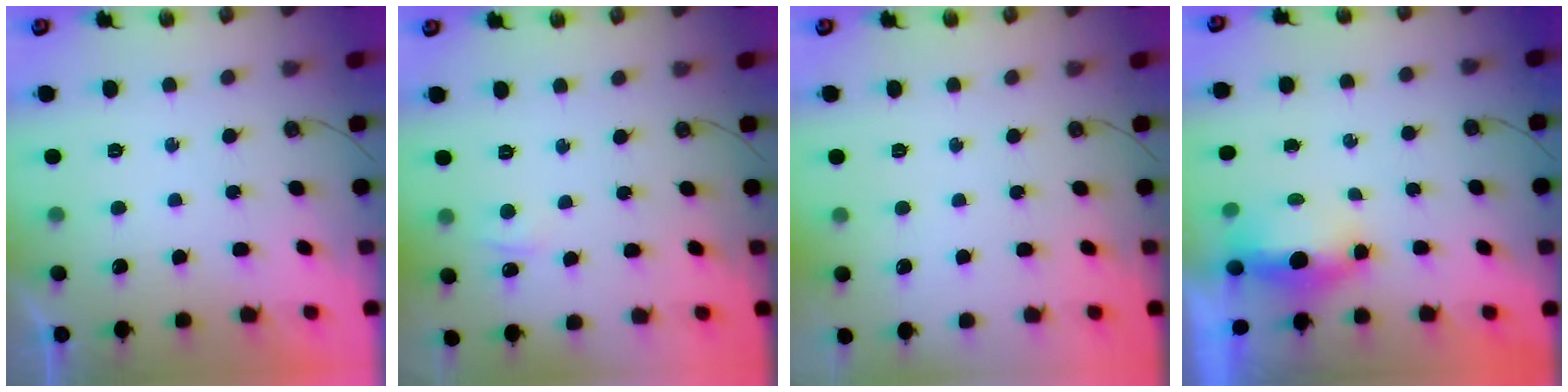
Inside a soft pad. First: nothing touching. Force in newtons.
{"total": 5.4, "press": 5.4, "slide": 0.7}
{"total": 0.0}
{"total": 8.3, "press": 5.4, "slide": 6.3}